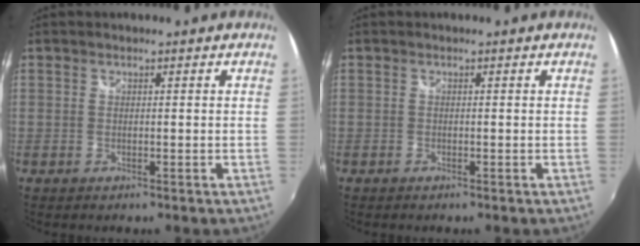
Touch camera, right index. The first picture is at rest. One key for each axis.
{"total": 0.0}